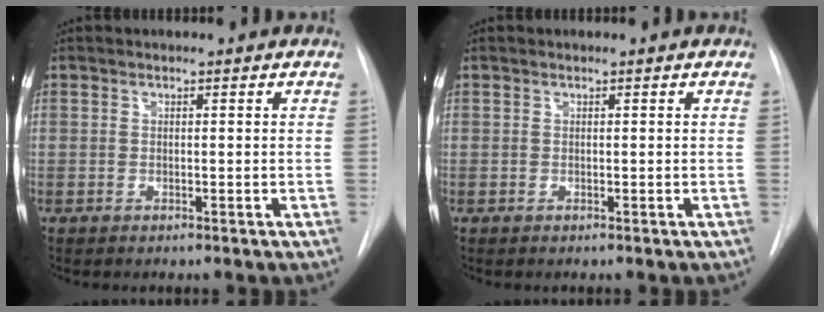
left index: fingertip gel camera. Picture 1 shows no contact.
{"total": 0.0}